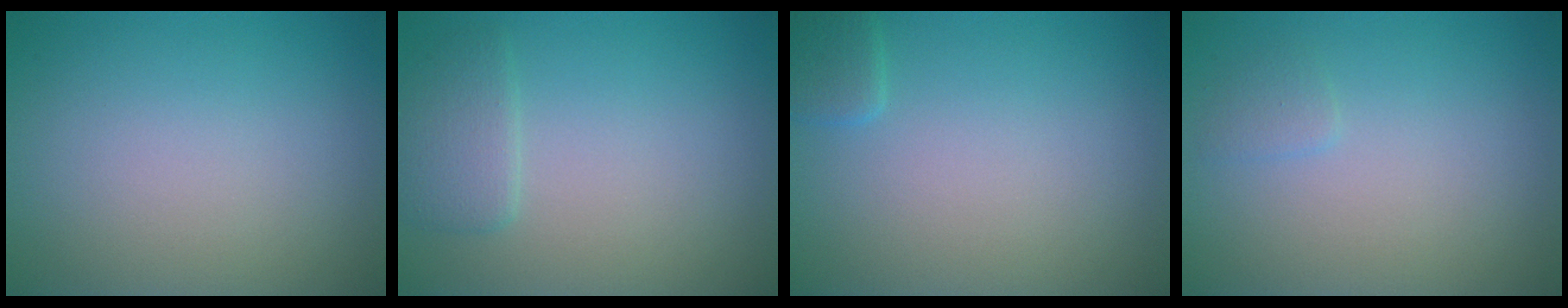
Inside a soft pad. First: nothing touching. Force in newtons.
{"total": 2.0, "press": 2.0, "slide": 0.3}
{"total": 1.3, "press": 1.3, "slide": 0.2}
{"total": 0.7, "press": 0.7, "slide": 0.1}